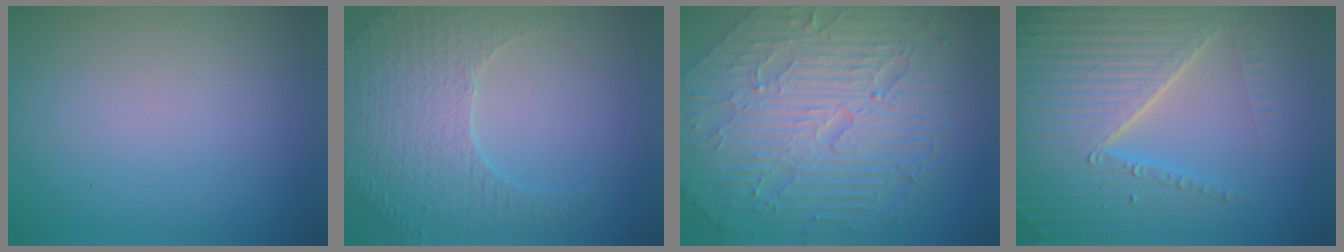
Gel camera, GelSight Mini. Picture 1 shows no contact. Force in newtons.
{"total": 4.0, "press": 3.4, "slide": 2.2}
{"total": 11.2, "press": 7.5, "slide": 8.4}
{"total": 7.1, "press": 6.9, "slide": 1.7}